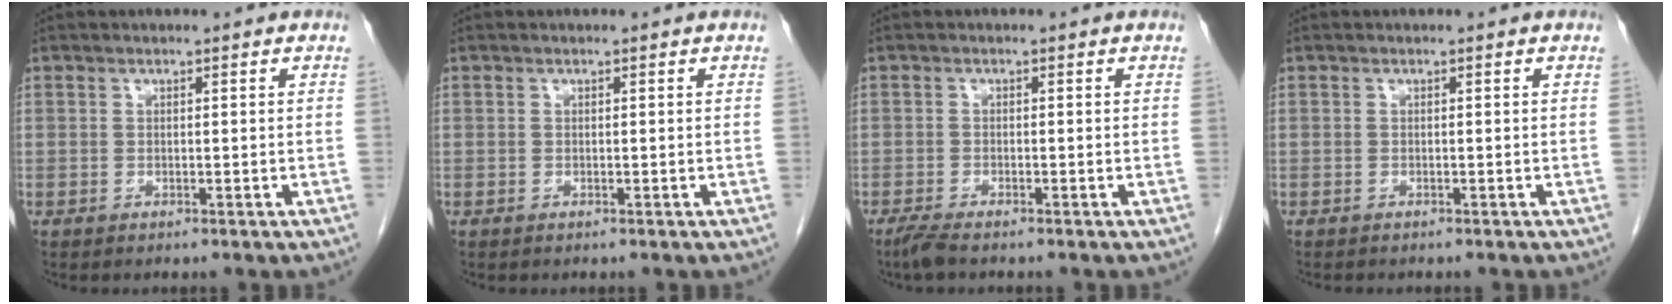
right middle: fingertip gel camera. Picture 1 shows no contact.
{"total": 0.0}
{"total": 2.0, "force": [-1.7, 0.1, 1.1], "torque": [-0.033, -0.007, -0.035]}
{"total": 1.5, "force": [-1.3, 0.3, 0.6], "torque": [-0.013, -0.004, -0.014]}